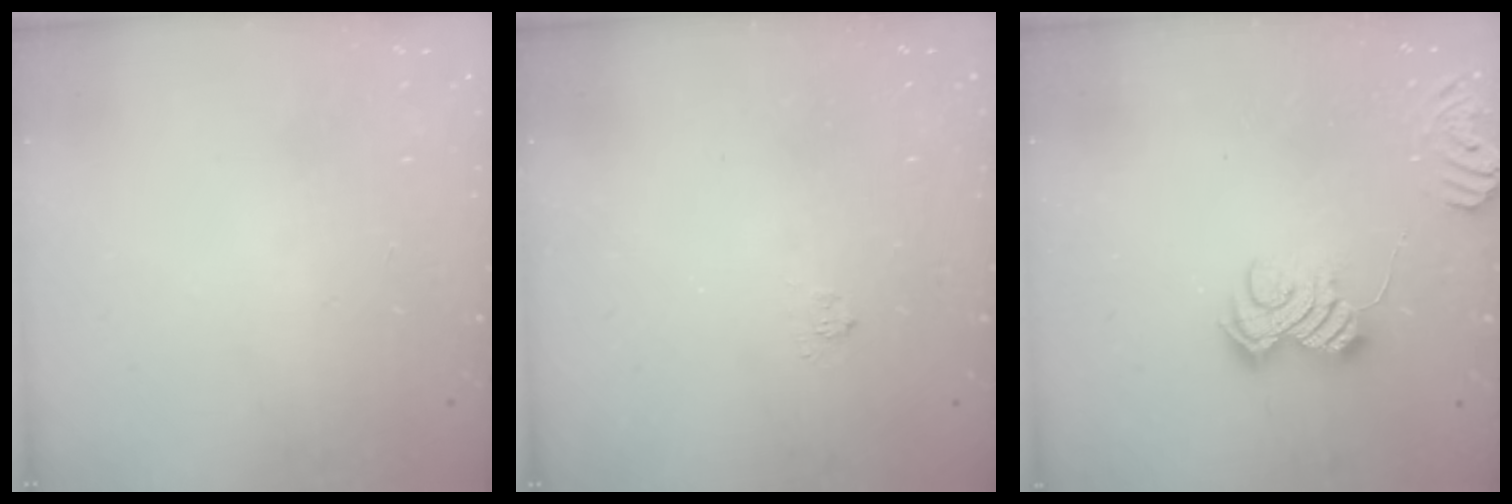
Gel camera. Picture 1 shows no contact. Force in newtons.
{"total": 2.2, "press": 2.1, "slide": 0.9}
{"total": 7.6, "press": 7.6, "slide": 0.7}